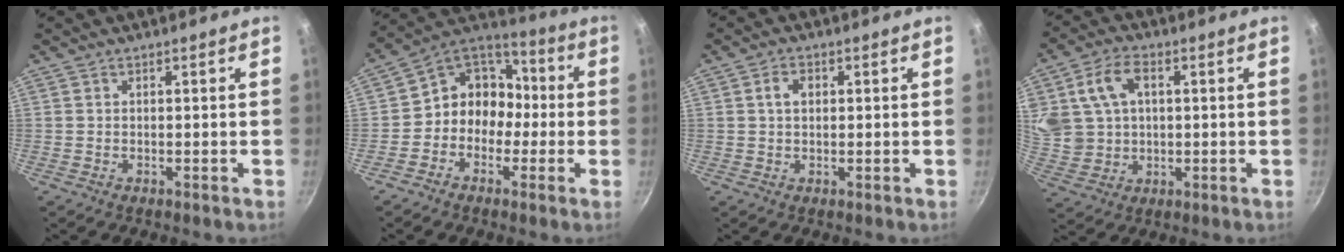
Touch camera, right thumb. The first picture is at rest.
{"total": 11.3, "force": [-2.0, 9.9, 5.1], "torque": [-0.027, 0.054, -0.058]}
{"total": 3.1, "force": [0.6, 2.2, 2.1], "torque": [-0.023, 0.006, 0.008]}
{"total": 13.8, "force": [3.3, 10.4, 8.5], "torque": [-0.163, 0.005, 0.071]}